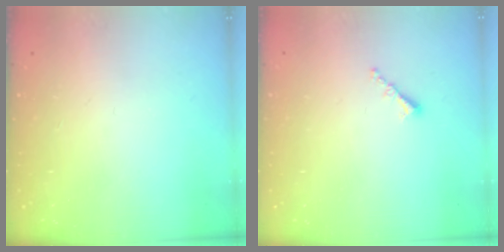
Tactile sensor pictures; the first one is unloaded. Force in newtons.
{"total": 1.0, "press": 0.9, "slide": 0.4}